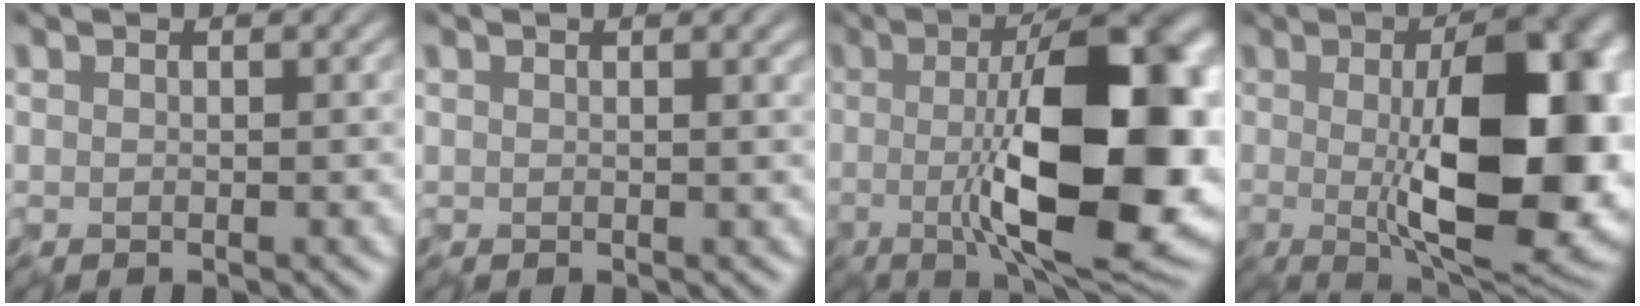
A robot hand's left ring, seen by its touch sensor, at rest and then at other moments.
{"total": 0.9, "force": [0.8, 0.2, 0.3], "torque": [-0.008, 0.000, 0.018]}
{"total": 15.1, "force": [-1.0, 4.3, 14.4], "torque": [-0.183, 0.005, -0.030]}
{"total": 13.9, "force": [-0.7, 4.7, 13.0], "torque": [-0.166, -0.003, -0.013]}